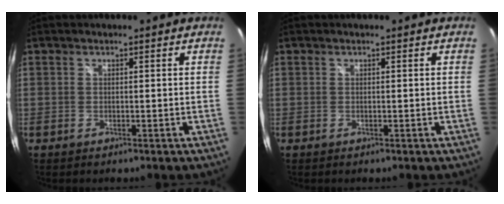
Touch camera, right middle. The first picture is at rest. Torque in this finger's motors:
{"motor_torque": [0.00, 0.00, 0.00, 0.00]}